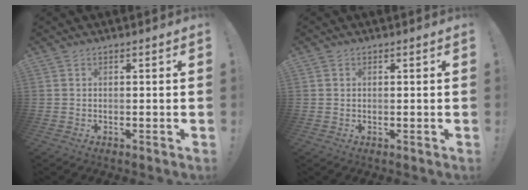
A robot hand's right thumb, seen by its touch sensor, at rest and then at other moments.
{"total": 0.6, "force": [0.2, 0.5, -0.2], "torque": [0.003, 0.001, 0.003]}